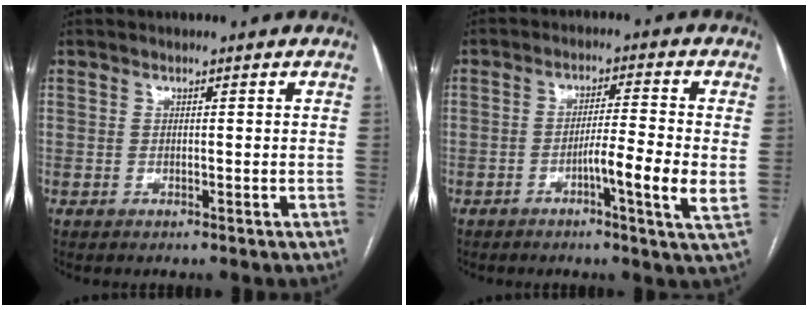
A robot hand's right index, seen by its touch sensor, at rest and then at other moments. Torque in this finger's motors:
{"motor_torque": [0.90, -0.20, 0.55, 0.09]}